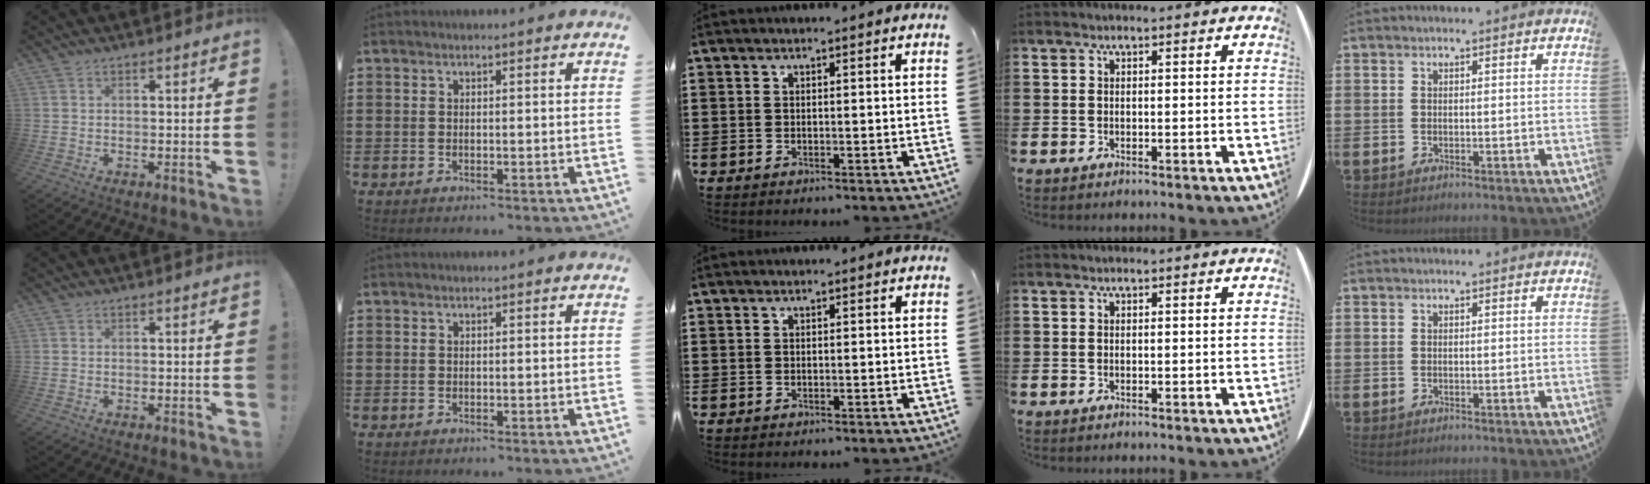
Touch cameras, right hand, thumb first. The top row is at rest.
{}